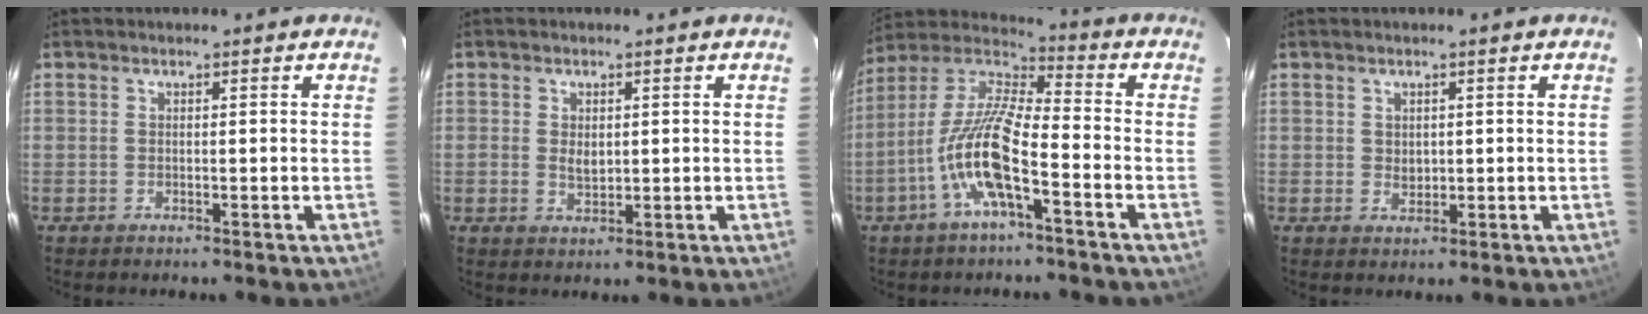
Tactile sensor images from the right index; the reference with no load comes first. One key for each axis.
{"total": 2.6, "fx": 0.5, "fy": 1.8, "fz": 1.9, "tx": -0.031, "ty": 0.000, "tz": 0.009}
{"total": 13.3, "fx": -5.5, "fy": 2.9, "fz": 11.8, "tx": -0.239, "ty": 0.000, "tz": -0.114}
{"total": 1.7, "fx": 0.6, "fy": 1.4, "fz": 0.7, "tx": -0.008, "ty": 0.003, "tz": 0.013}